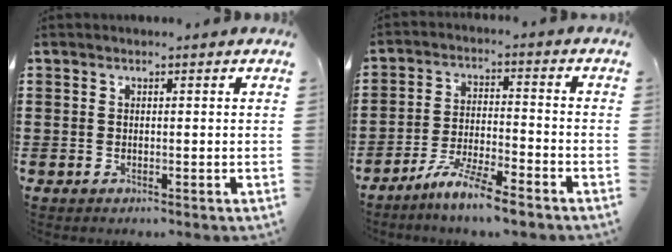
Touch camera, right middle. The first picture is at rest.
{"total": 7.1, "force": [-6.1, 0.1, 3.6], "torque": [-0.077, -0.008, -0.114]}